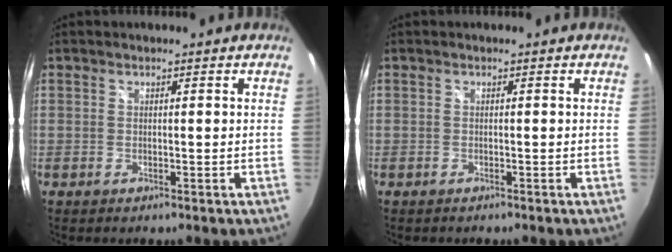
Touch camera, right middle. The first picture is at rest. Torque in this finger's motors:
{"motor_torque": [-0.19, 0.06, -0.05, -0.01]}